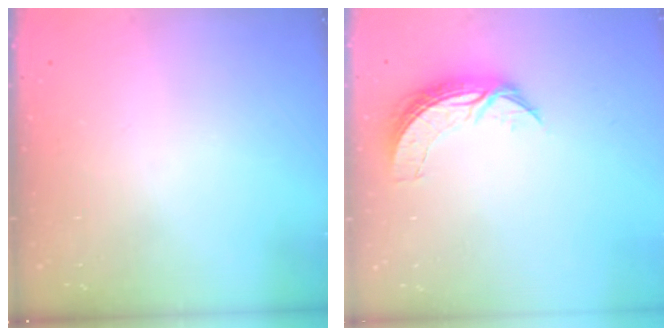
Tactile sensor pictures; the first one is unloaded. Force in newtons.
{"total": 7.3, "press": 7.3, "slide": 0.2}